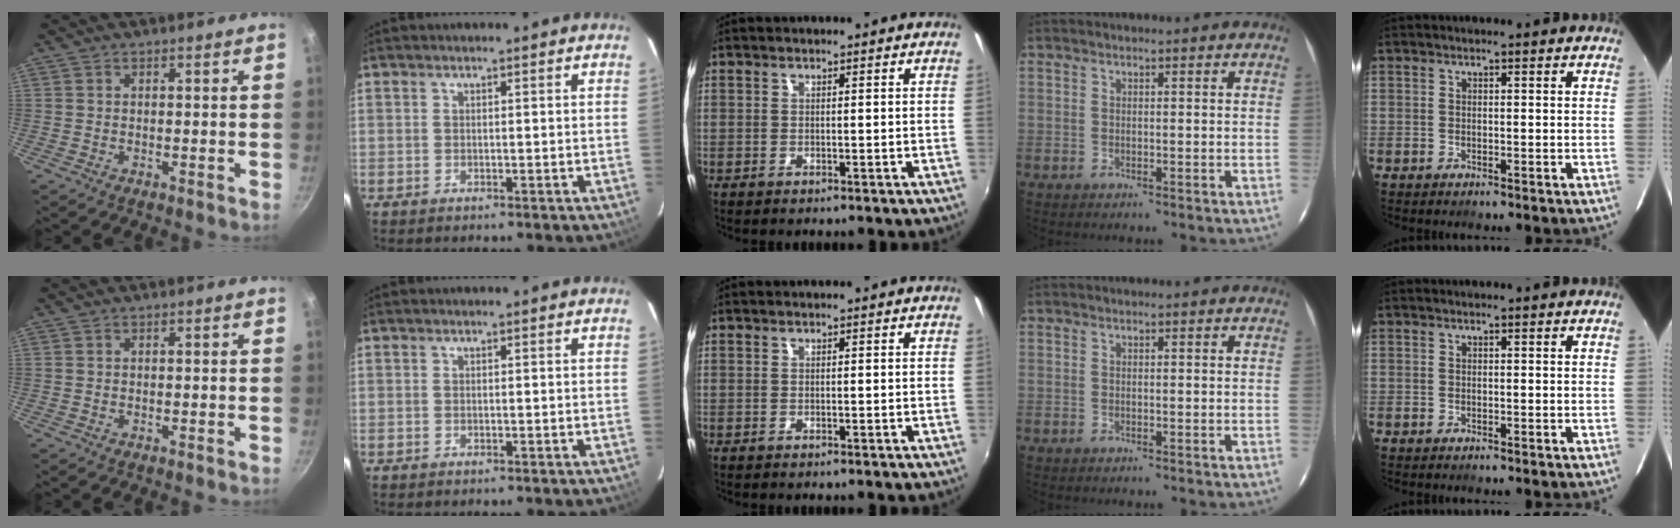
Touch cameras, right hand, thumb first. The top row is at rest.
{}